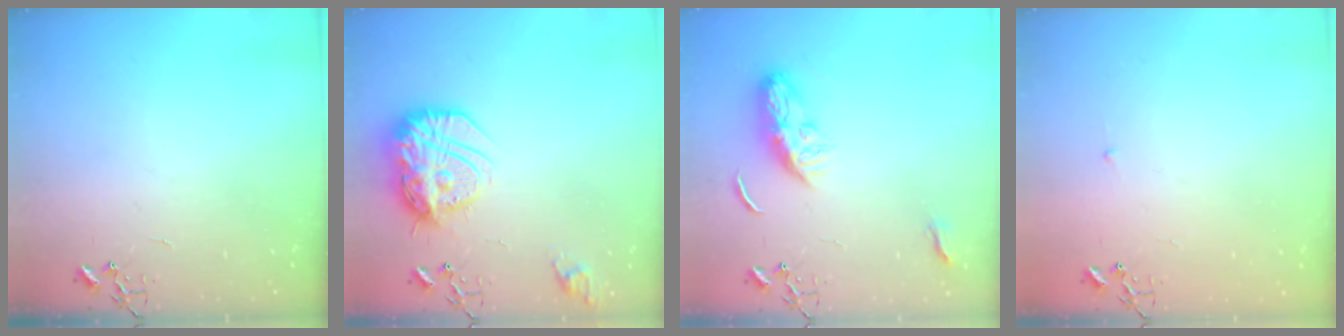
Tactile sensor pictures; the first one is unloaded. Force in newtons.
{"total": 18.9, "press": 18.8, "slide": 1.8}
{"total": 8.7, "press": 8.7, "slide": 0.4}
{"total": 2.3, "press": 2.3, "slide": 0.3}